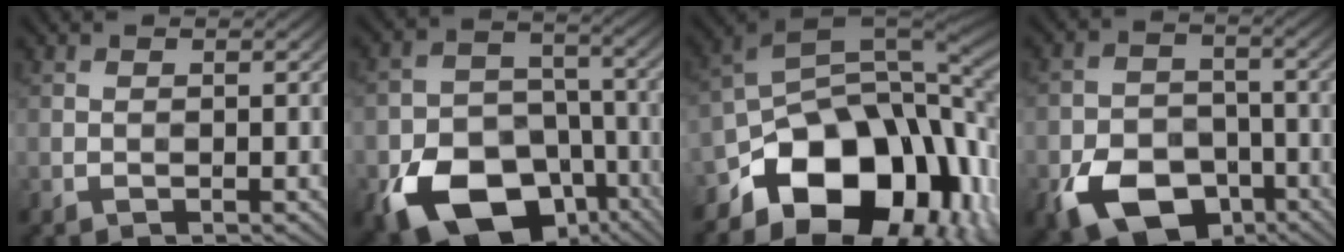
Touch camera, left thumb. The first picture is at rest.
{"total": 15.8, "force": [-8.4, 10.3, 8.6], "torque": [-0.176, -0.049, -0.137]}
{"total": 16.6, "force": [-6.9, 10.8, 10.7], "torque": [-0.165, -0.015, -0.130]}
{"total": 11.1, "force": [-5.9, 7.3, 6.0], "torque": [-0.124, -0.027, -0.105]}